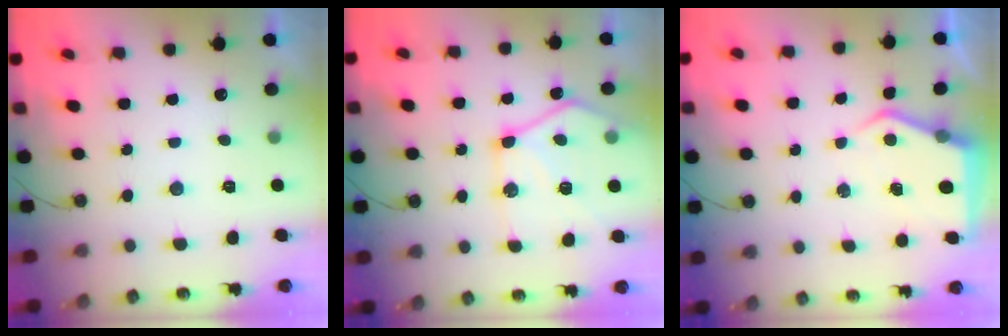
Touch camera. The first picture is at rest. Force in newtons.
{"total": 15.6, "press": 15.6, "slide": 1.6}
{"total": 7.1, "press": 7.1, "slide": 0.7}